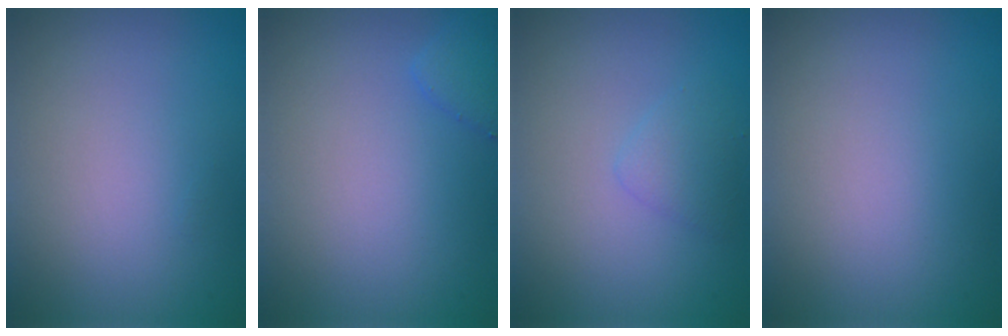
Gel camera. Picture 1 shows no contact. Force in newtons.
{"total": 1.5, "press": 1.5, "slide": 0.1}
{"total": 1.4, "press": 1.4, "slide": 0.0}
{"total": 0.0}